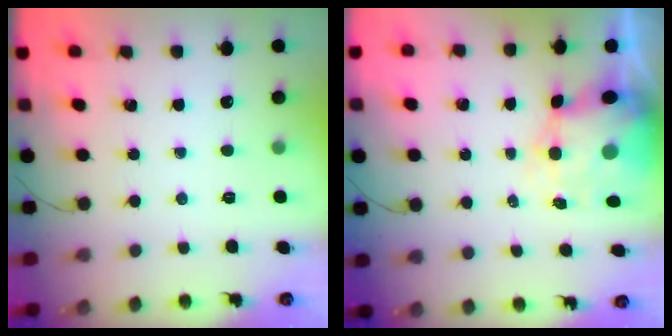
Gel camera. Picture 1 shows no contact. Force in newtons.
{"total": 6.5, "press": 6.2, "slide": 2.1}